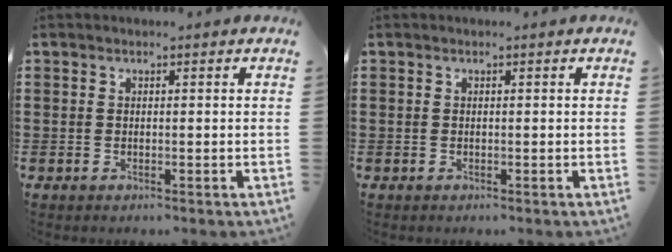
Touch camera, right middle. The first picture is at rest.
{"total": 0.0}